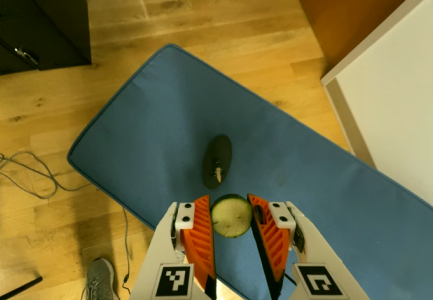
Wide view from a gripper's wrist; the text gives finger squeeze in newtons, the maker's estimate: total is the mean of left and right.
{"total": 8.1, "left": 8.4, "right": 7.9}